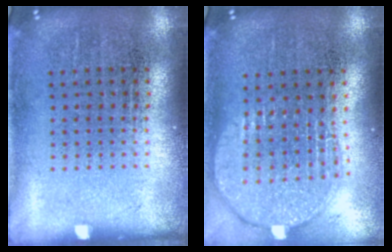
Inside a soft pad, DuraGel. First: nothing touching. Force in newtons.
{"total": 2.0, "press": 1.6, "slide": 1.1}